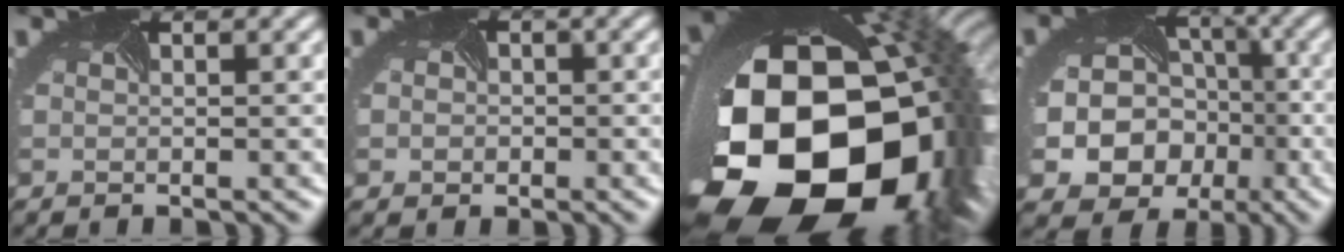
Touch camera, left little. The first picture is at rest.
{"total": 2.6, "force": [-0.2, 2.3, 1.2], "torque": [-0.011, 0.000, -0.006]}
{"total": 23.3, "force": [-6.3, 16.2, 15.6], "torque": [-0.305, -0.116, -0.069]}
{"total": 16.9, "force": [-4.3, 14.9, 6.7], "torque": [-0.177, -0.039, -0.070]}